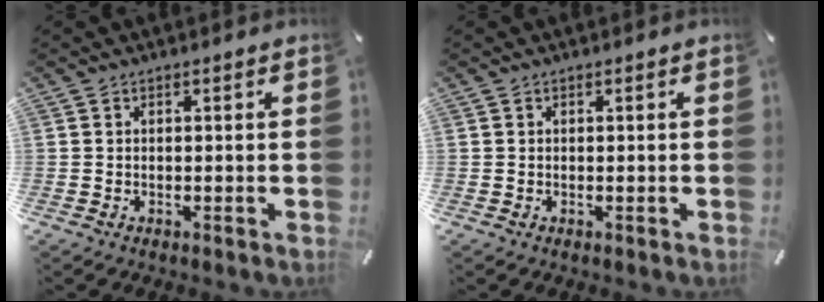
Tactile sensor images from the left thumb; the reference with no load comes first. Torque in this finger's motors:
{"motor_torque": [-0.06, 0.14, 0.04, 0.03, 0.00]}